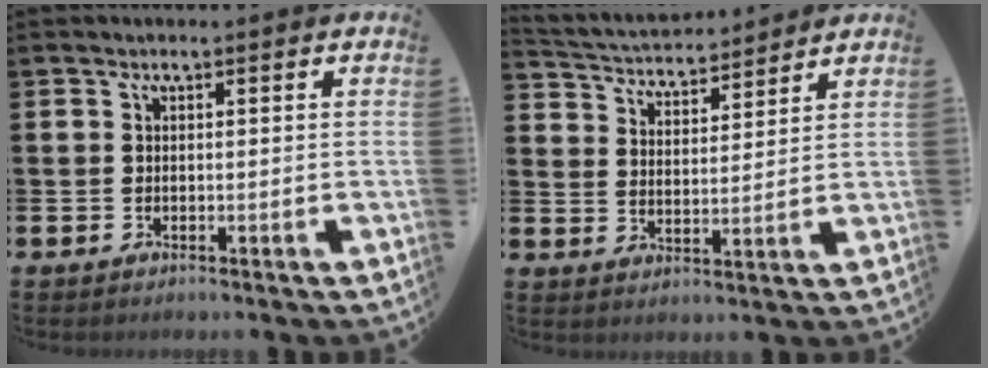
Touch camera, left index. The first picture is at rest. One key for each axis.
{"total": 4.0, "fx": 3.9, "fy": 0.9, "fz": 0.0, "tx": -0.026, "ty": -0.030, "tz": 0.066}